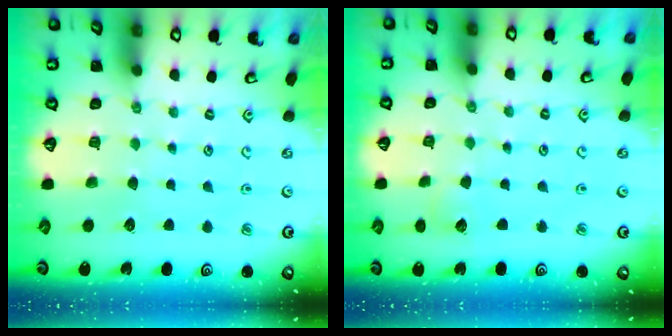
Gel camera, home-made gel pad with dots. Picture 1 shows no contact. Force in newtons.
{"total": 4.6, "press": 4.5, "slide": 0.5}